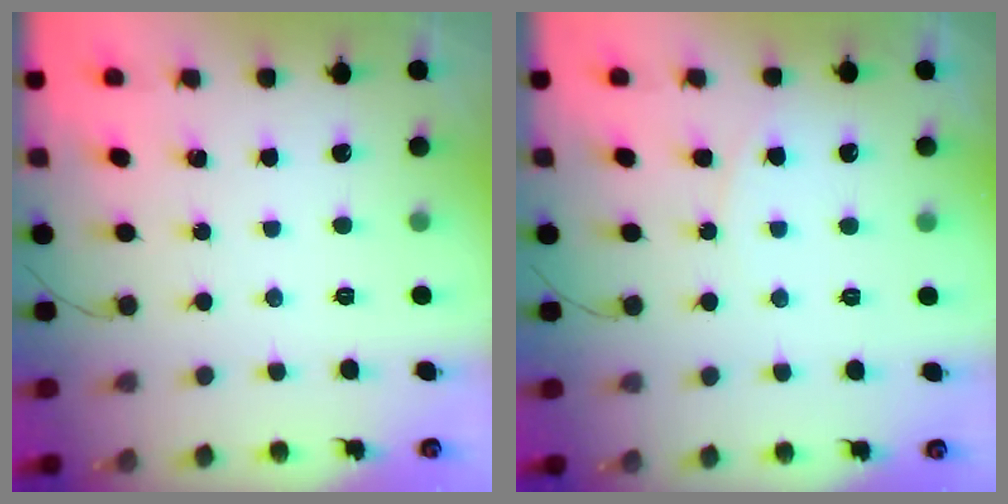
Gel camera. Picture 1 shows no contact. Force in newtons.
{"total": 4.2, "press": 4.2, "slide": 0.2}